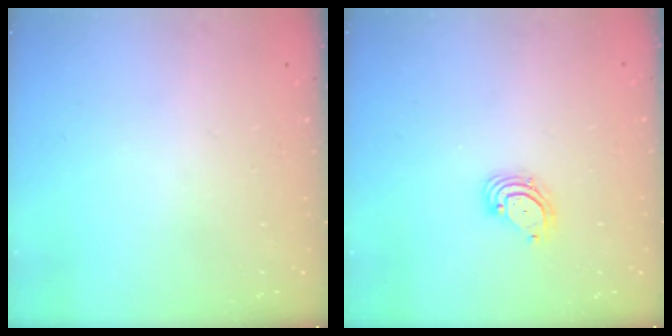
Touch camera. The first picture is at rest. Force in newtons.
{"total": 3.4, "press": 3.4, "slide": 0.3}